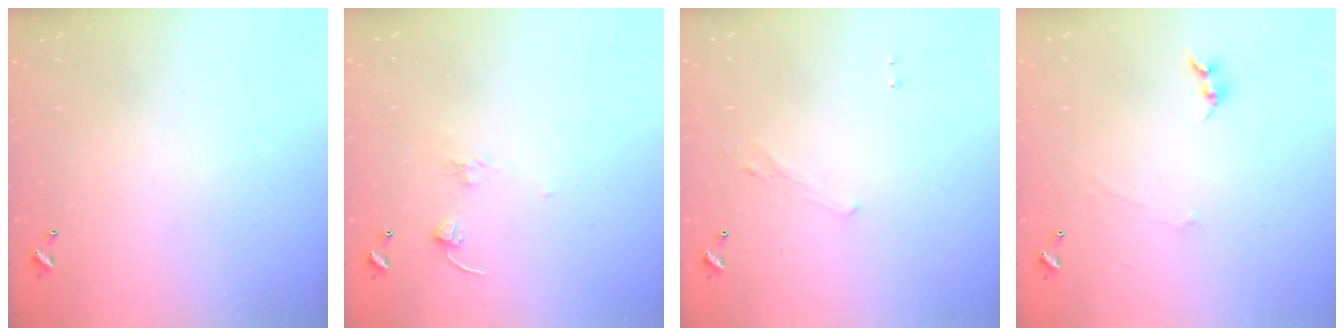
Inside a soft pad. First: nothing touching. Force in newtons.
{"total": 1.7, "press": 1.5, "slide": 0.7}
{"total": 1.2, "press": 0.9, "slide": 0.8}
{"total": 0.0}